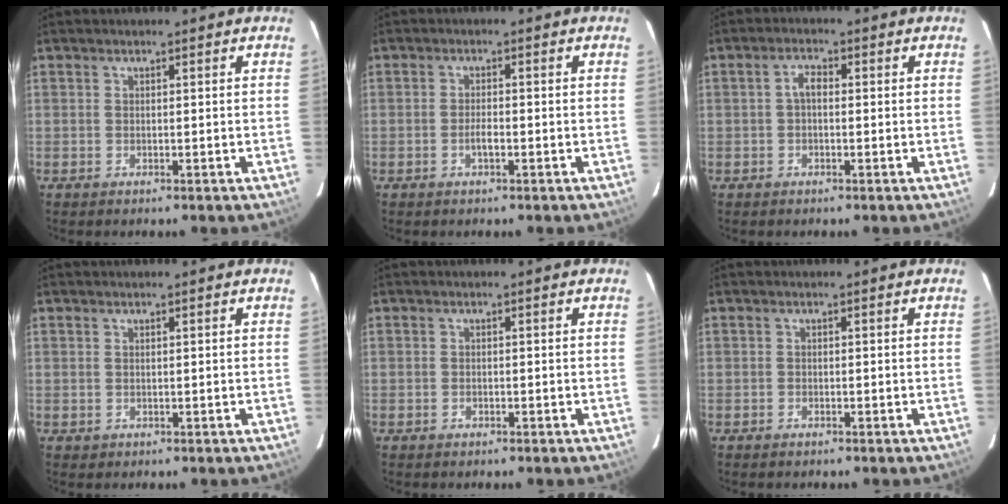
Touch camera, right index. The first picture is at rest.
{"total": 1.9, "force": [-0.8, 0.6, 1.6], "torque": [-0.035, 0.000, -0.015]}
{"total": 2.1, "force": [-0.2, 1.2, 1.8], "torque": [-0.036, 0.011, -0.003]}
{"total": 0.0}
{"total": 0.7, "force": [-0.4, 0.5, 0.2], "torque": [-0.003, 0.001, -0.008]}
{"total": 0.5, "force": [-0.5, 0.2, 0.0], "torque": [-0.001, 0.000, -0.011]}